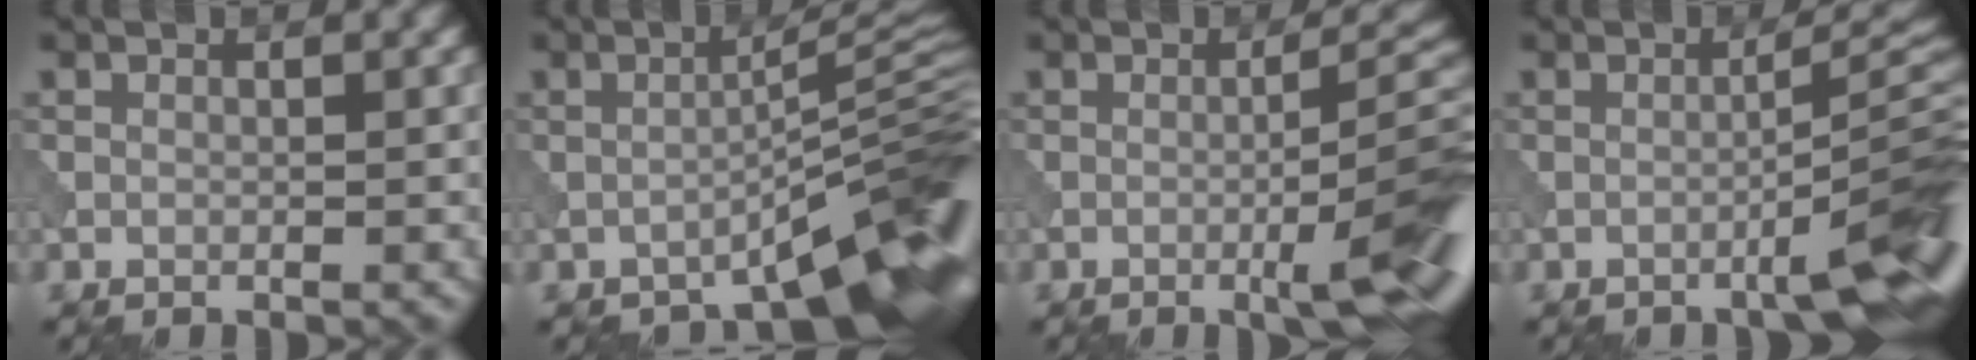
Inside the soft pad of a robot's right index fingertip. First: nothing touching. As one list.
[{"total": 10.3, "force": [-6.0, 2.9, 7.9], "torque": [-0.089, 0.004, -0.088]}, {"total": 8.5, "force": [-2.5, 1.6, 8.0], "torque": [-0.103, 0.010, -0.035]}, {"total": 8.8, "force": [-3.6, 1.5, 7.9], "torque": [-0.096, 0.015, -0.052]}]